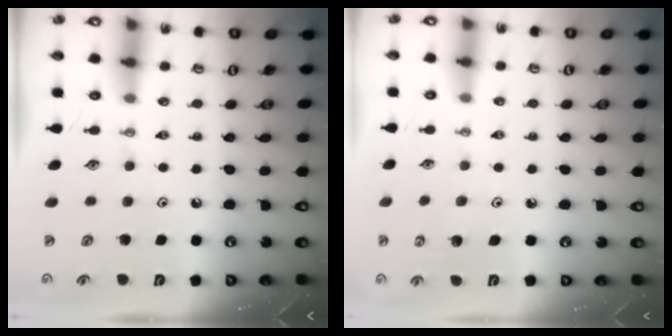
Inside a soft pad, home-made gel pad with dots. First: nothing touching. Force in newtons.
{"total": 4.2, "press": 4.2, "slide": 0.4}